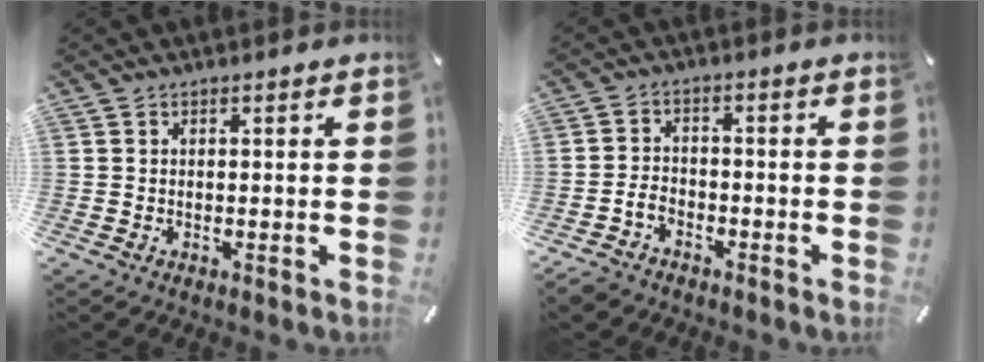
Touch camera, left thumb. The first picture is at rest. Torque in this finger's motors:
{"motor_torque": [-0.94, 1.03, 0.16, 0.17, 0.05]}